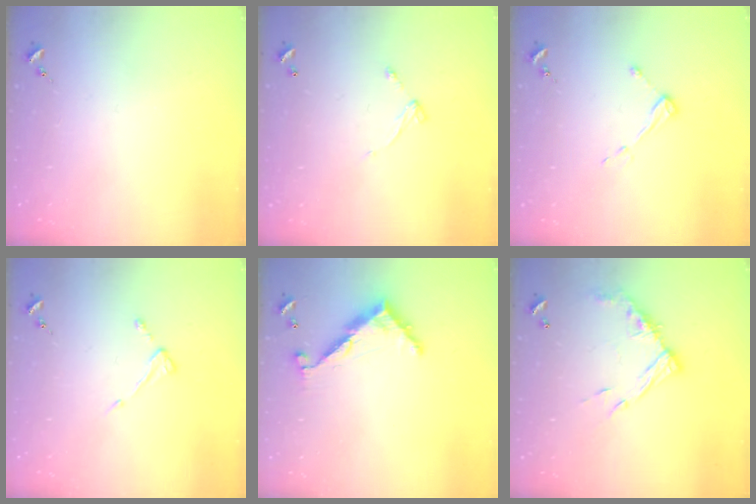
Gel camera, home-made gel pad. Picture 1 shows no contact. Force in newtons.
{"total": 5.7, "press": 5.7, "slide": 0.5}
{"total": 4.2, "press": 4.2, "slide": 0.6}
{"total": 4.3, "press": 4.3, "slide": 0.5}
{"total": 9.0, "press": 9.0, "slide": 0.7}
{"total": 13.3, "press": 13.3, "slide": 1.1}